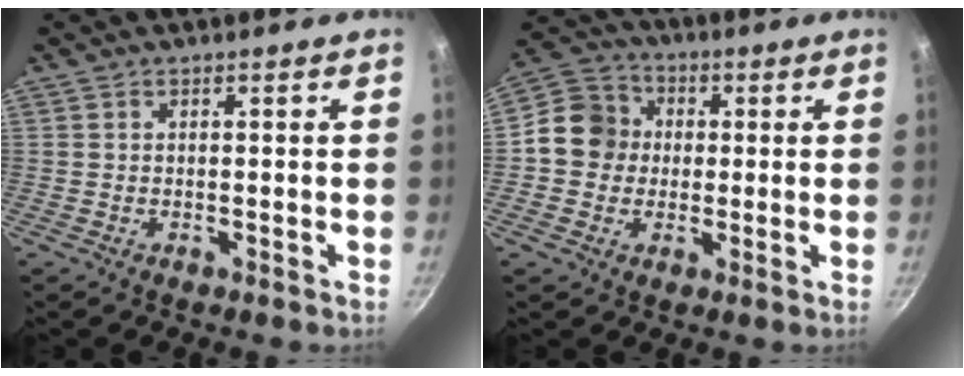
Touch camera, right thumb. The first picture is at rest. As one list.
[{"total": 9.8, "force": [0.1, 9.0, 3.8], "torque": [-0.033, 0.021, -0.021]}]